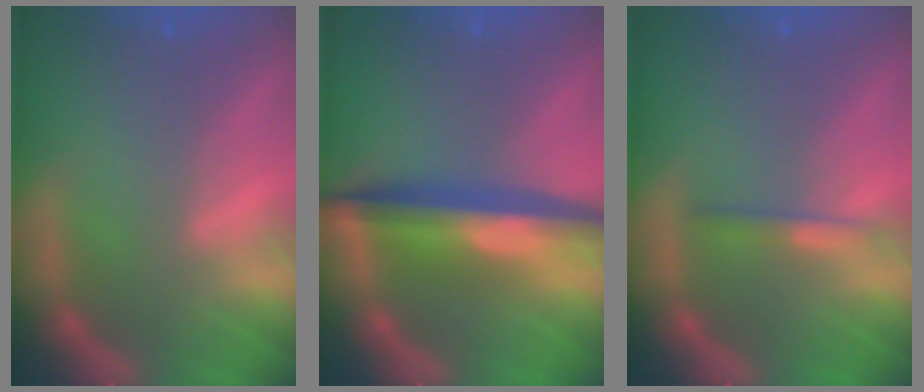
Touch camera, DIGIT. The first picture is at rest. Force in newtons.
{"total": 7.1}
{"total": 1.4}